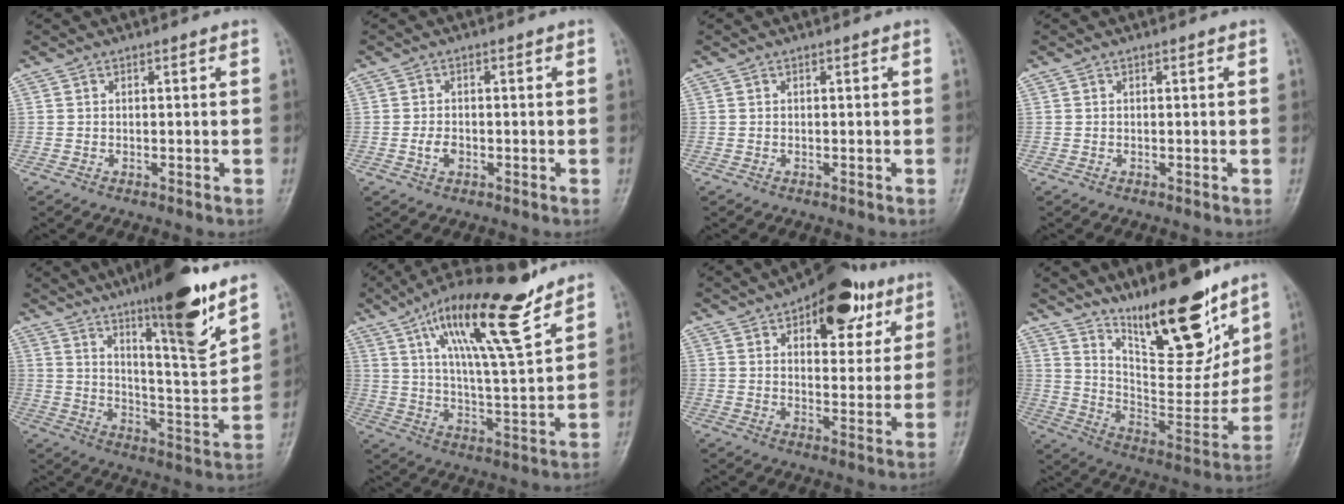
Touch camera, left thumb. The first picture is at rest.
{"total": 2.5, "force": [-0.7, 1.7, 1.7], "torque": [-0.028, 0.004, -0.014]}
{"total": 0.0}
{"total": 0.0}
{"total": 17.8, "force": [11.6, 2.5, 13.2], "torque": [-0.182, -0.074, 0.188]}
{"total": 18.6, "force": [11.8, 4.0, 13.8], "torque": [-0.217, -0.053, 0.203]}
{"total": 16.1, "force": [8.7, 8.2, 10.9], "torque": [-0.095, -0.023, 0.121]}
{"total": 21.3, "force": [14.7, 6.5, 13.9], "torque": [-0.170, -0.095, 0.250]}